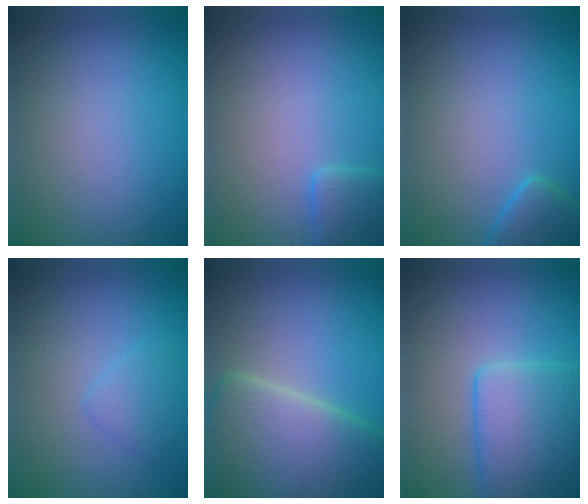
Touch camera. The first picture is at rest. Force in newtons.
{"total": 2.4, "press": 2.4, "slide": 0.3}
{"total": 2.4, "press": 2.4, "slide": 0.3}
{"total": 1.7, "press": 1.7, "slide": 0.1}
{"total": 11.8, "press": 11.8, "slide": 0.6}
{"total": 6.7, "press": 6.7, "slide": 0.3}